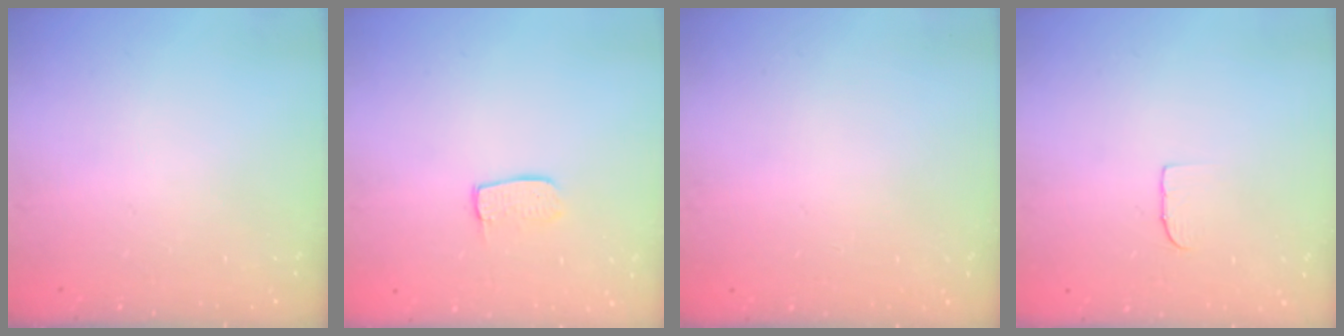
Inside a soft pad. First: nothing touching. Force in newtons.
{"total": 6.2, "press": 6.2, "slide": 0.4}
{"total": 0.8, "press": 0.4, "slide": 0.7}
{"total": 4.3, "press": 4.3, "slide": 0.3}